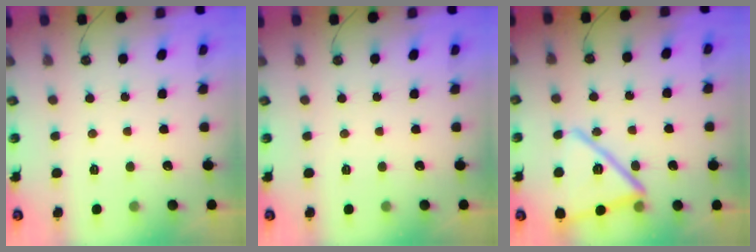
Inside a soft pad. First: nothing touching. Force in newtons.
{"total": 0.0}
{"total": 17.8, "press": 17.7, "slide": 2.1}